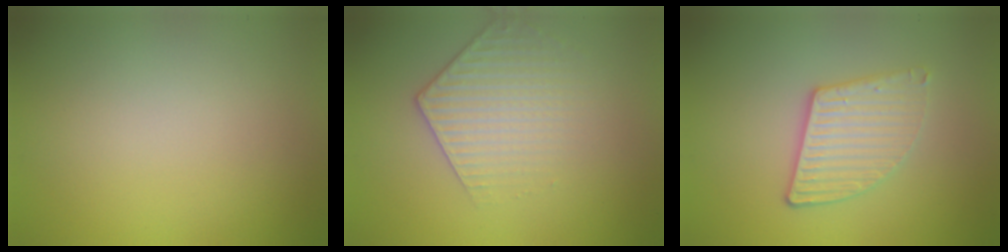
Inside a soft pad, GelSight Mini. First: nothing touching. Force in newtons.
{"total": 3.1, "press": 3.0, "slide": 1.0}
{"total": 3.6, "press": 3.1, "slide": 1.8}